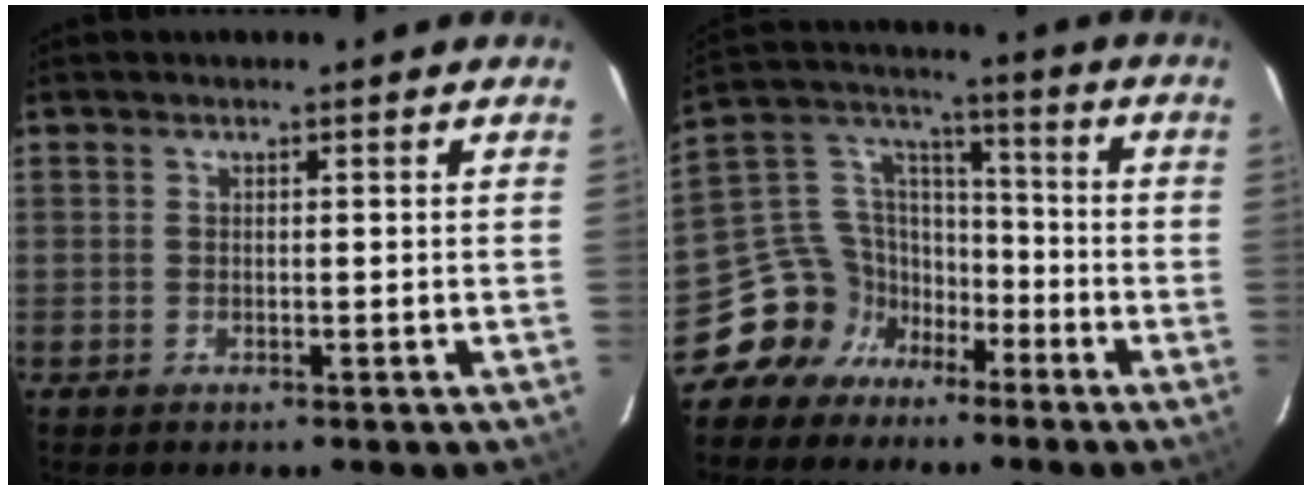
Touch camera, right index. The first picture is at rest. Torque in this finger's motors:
{"motor_torque": [-0.09, -0.23, -0.72, -0.21]}